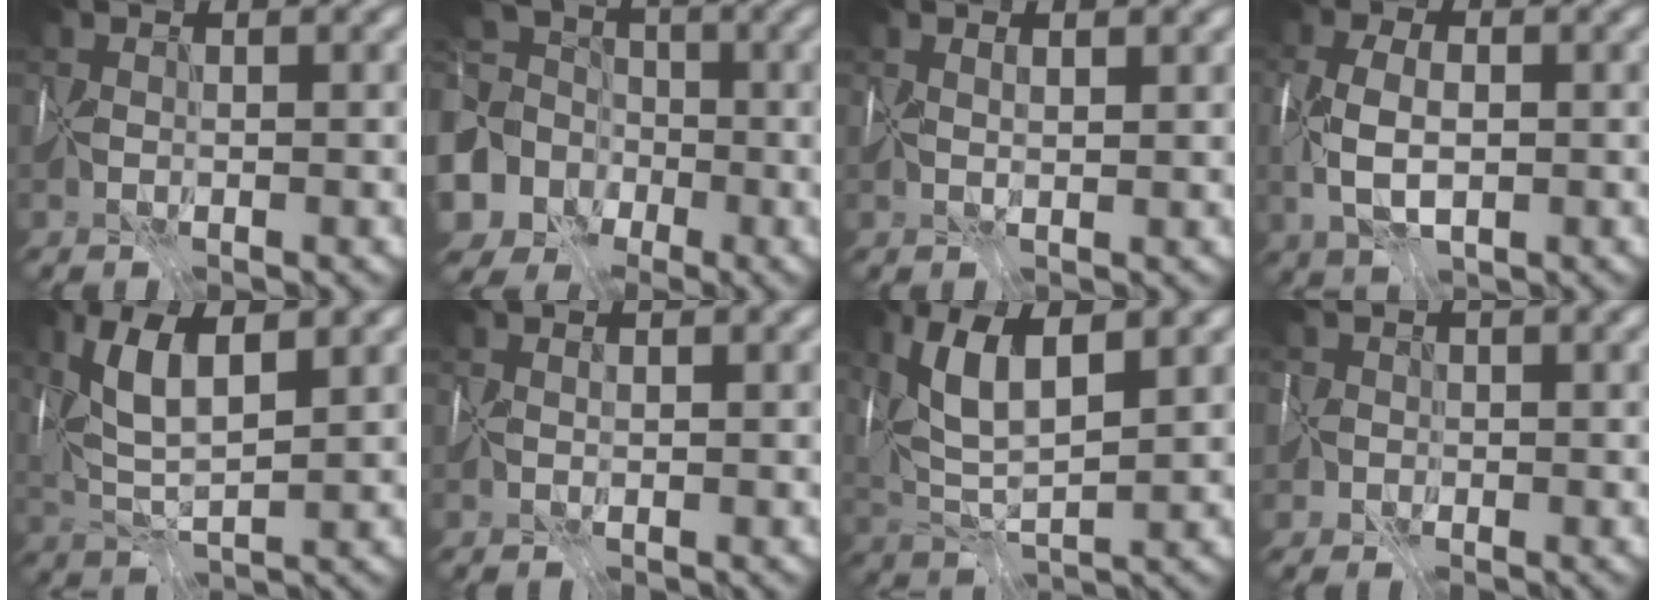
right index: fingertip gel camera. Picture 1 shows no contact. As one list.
[{"total": 12.6, "force": [-3.7, 10.6, 5.6], "torque": [-0.150, -0.010, -0.085]}, {"total": 1.4, "force": [0.9, 0.3, 1.1], "torque": [-0.011, -0.002, 0.012]}, {"total": 6.3, "force": [-0.6, 4.1, 4.8], "torque": [-0.101, 0.002, -0.007]}, {"total": 6.7, "force": [2.7, 2.6, 5.6], "torque": [-0.120, 0.007, 0.048]}, {"total": 0.0}, {"total": 7.8, "force": [3.3, 3.2, 6.3], "torque": [-0.139, 0.008, 0.058]}, {"total": 3.7, "force": [-0.4, 3.5, 1.3], "torque": [-0.016, 0.017, -0.036]}]